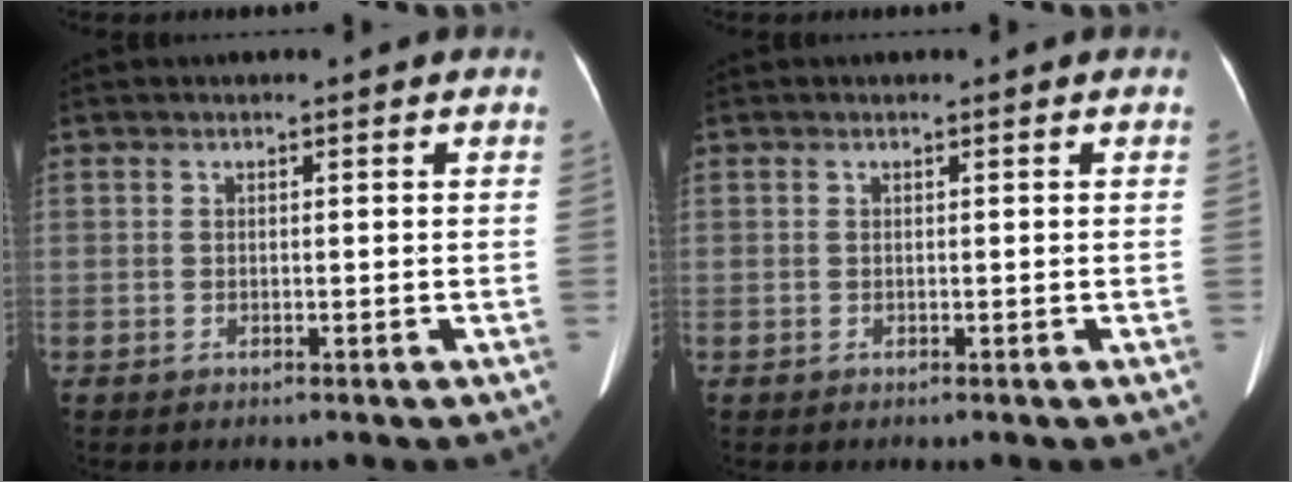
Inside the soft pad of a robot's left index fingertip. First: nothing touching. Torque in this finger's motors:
{"motor_torque": [-0.13, -0.02, -0.02, -0.01]}